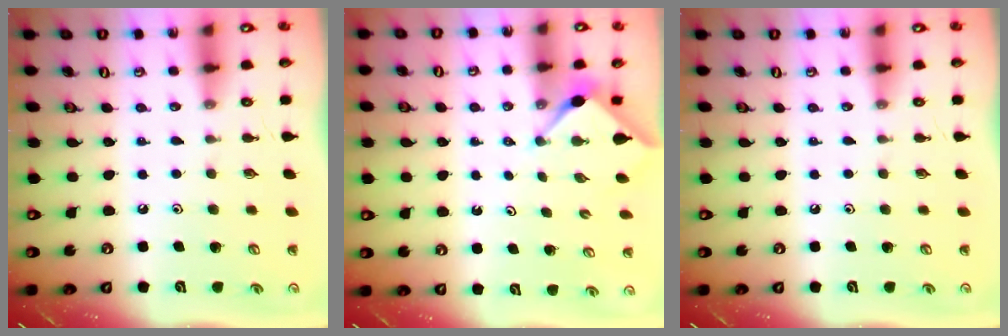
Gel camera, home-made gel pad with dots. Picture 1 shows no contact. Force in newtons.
{"total": 3.0, "press": 2.9, "slide": 0.5}
{"total": 0.0}